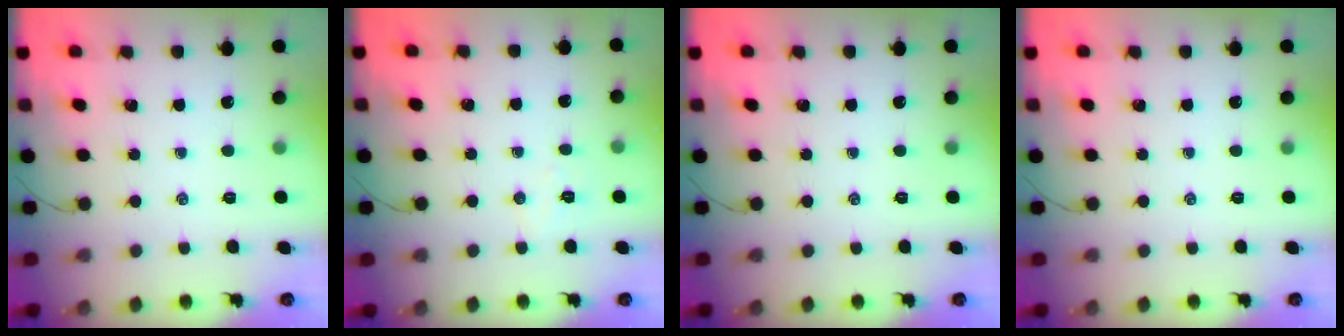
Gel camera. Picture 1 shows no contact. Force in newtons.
{"total": 3.9, "press": 3.8, "slide": 0.8}
{"total": 0.0}
{"total": 0.0}